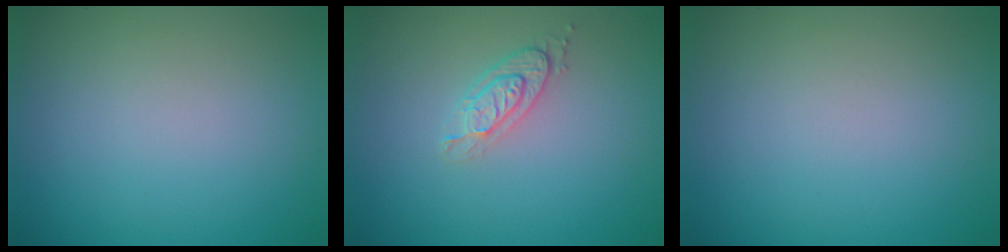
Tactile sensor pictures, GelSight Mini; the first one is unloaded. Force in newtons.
{"total": 2.1, "press": 1.9, "slide": 0.9}
{"total": 0.0}